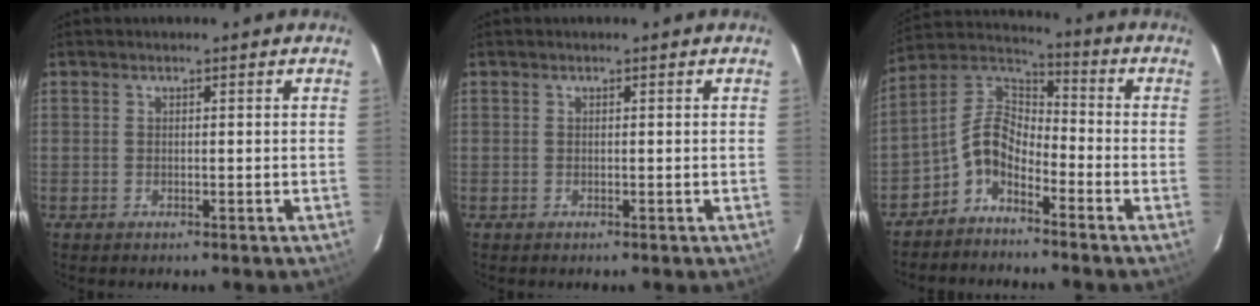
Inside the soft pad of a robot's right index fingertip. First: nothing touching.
{"total": 0.0}
{"total": 8.0, "force": [-4.7, 4.5, 4.8], "torque": [-0.106, 0.028, -0.104]}